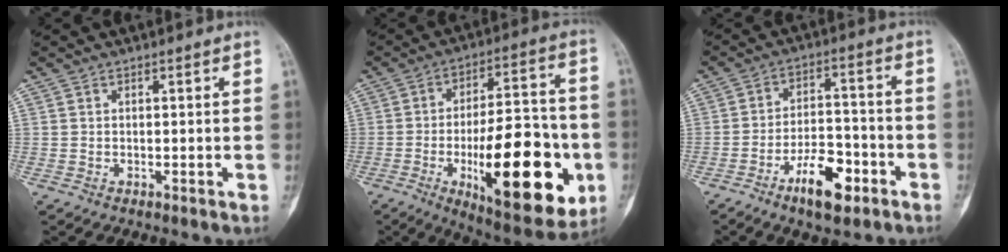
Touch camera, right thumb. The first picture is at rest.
{"total": 27.0, "force": [-7.6, 10.3, 23.8], "torque": [-0.318, 0.010, -0.097]}
{"total": 10.0, "force": [-5.6, 4.3, 7.1], "torque": [-0.107, 0.034, -0.093]}